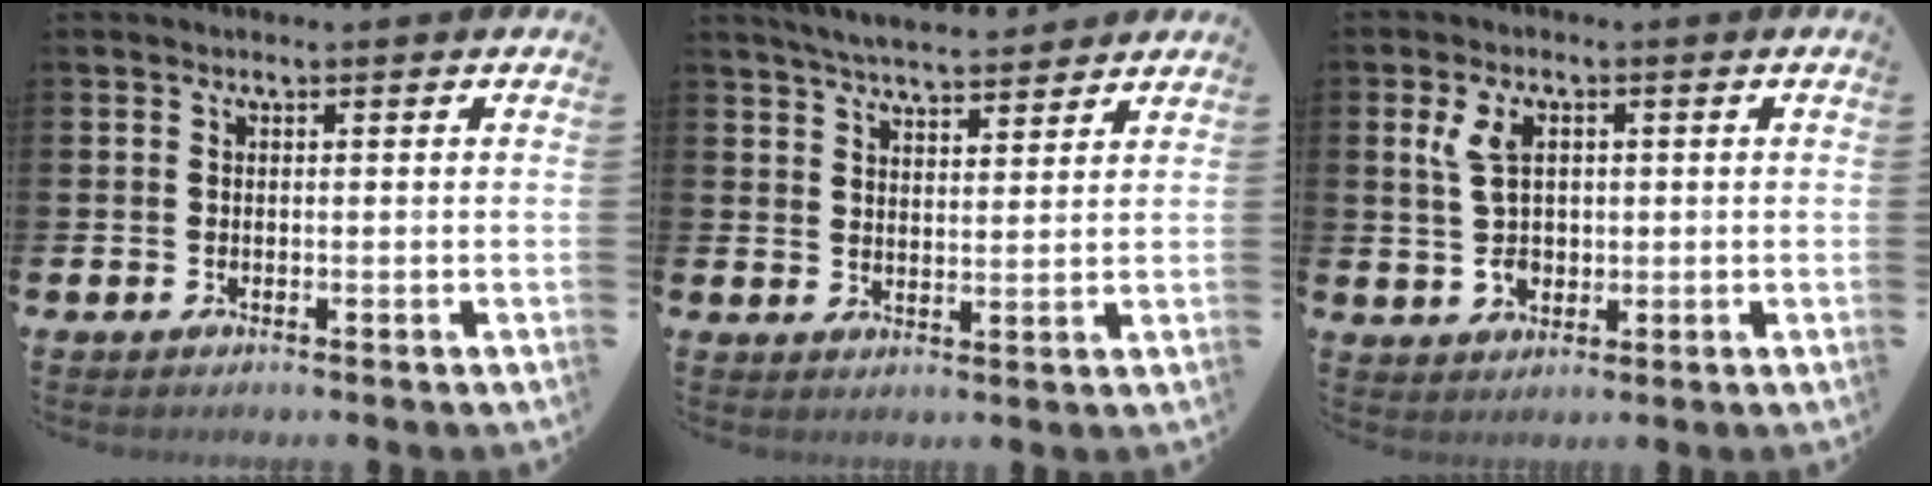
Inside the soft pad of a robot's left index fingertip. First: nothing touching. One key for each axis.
{"total": 5.2, "fx": 5.1, "fy": 0.5, "fz": 0.8, "tx": -0.030, "ty": -0.027, "tz": 0.091}
{"total": 5.7, "fx": 1.5, "fy": 3.7, "fz": 4.0, "tx": -0.068, "ty": 0.007, "tz": 0.021}